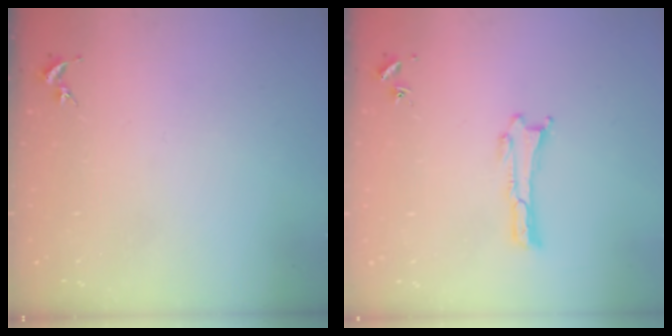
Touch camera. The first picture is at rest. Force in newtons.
{"total": 0.0}